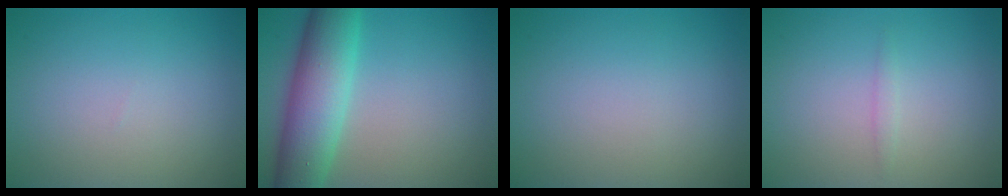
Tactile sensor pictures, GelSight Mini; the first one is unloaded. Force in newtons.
{"total": 8.1, "press": 8.1, "slide": 0.4}
{"total": 0.0}
{"total": 0.7, "press": 0.7, "slide": 0.1}